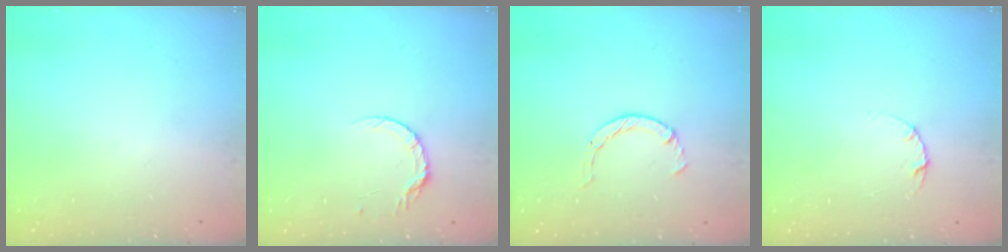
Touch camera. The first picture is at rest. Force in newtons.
{"total": 5.3, "press": 5.2, "slide": 0.6}
{"total": 2.1, "press": 2.1, "slide": 0.3}
{"total": 3.0, "press": 3.0, "slide": 0.4}